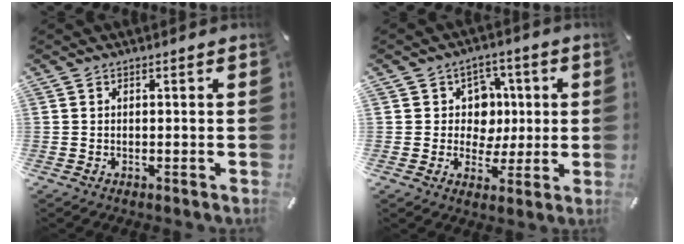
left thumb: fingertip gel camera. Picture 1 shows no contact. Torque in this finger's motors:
{"motor_torque": [0.56, 0.94, 0.19, -0.44, 0.11]}